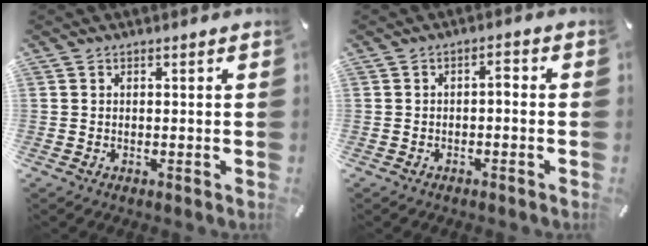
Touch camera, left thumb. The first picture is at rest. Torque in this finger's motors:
{"motor_torque": [-0.32, 0.29, 0.16, 0.20, 0.07]}